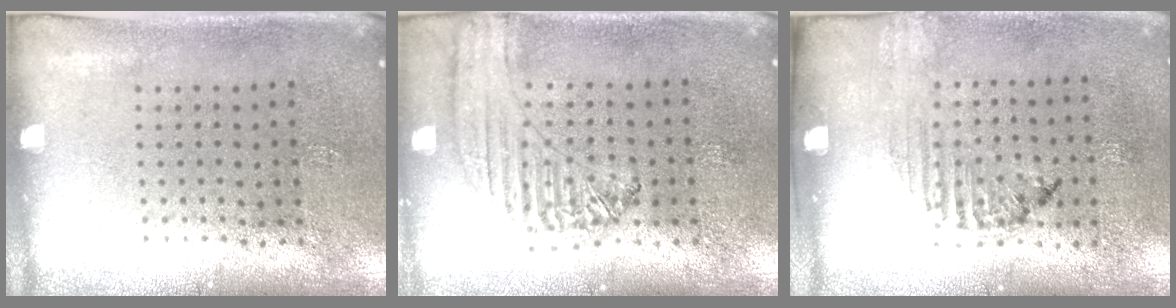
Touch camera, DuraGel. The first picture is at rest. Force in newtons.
{"total": 1.3, "press": 1.3, "slide": 0.1}
{"total": 1.2, "press": 1.2, "slide": 0.4}